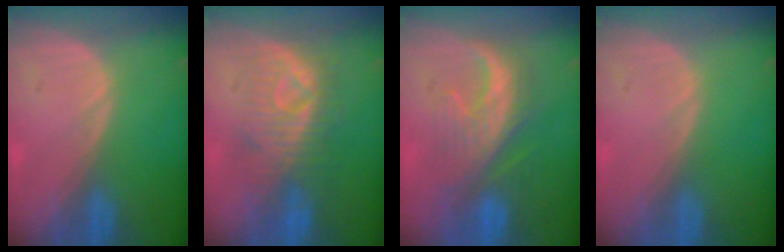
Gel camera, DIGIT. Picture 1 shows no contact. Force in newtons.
{"total": 8.2, "press": 8.2, "slide": 0.2}
{"total": 8.5, "press": 8.3, "slide": 1.6}
{"total": 0.0}